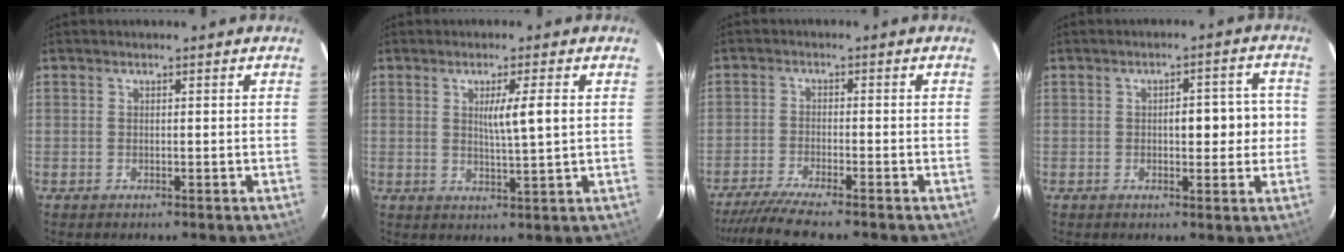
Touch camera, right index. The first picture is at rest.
{"total": 4.9, "force": [1.1, -0.2, 4.8], "torque": [-0.079, -0.007, 0.019]}
{"total": 8.3, "force": [-7.2, -0.2, 4.1], "torque": [-0.063, -0.023, -0.118]}
{"total": 6.2, "force": [0.0, 2.5, 5.7], "torque": [-0.070, 0.023, 0.003]}